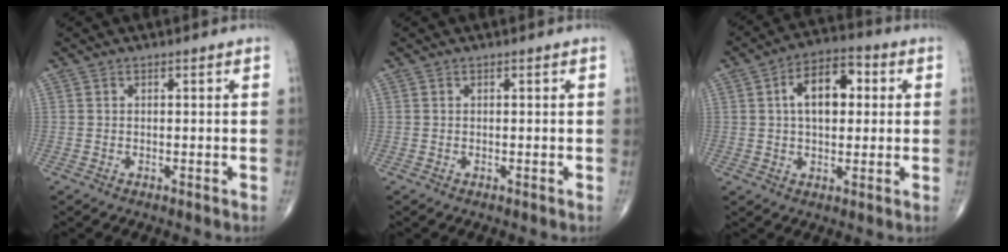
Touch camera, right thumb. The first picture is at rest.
{"total": 0.0}
{"total": 11.0, "force": [2.1, 6.3, 8.8], "torque": [-0.124, 0.019, 0.027]}